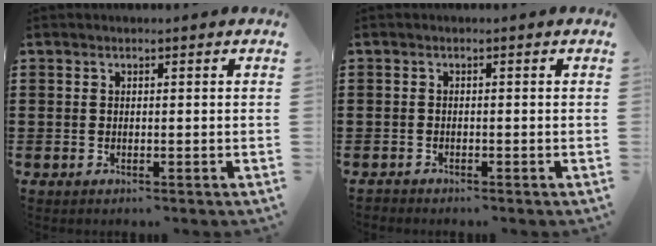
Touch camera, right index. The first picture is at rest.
{"total": 0.9, "force": [-0.8, 0.3, -0.1], "torque": [0.001, 0.004, -0.020]}